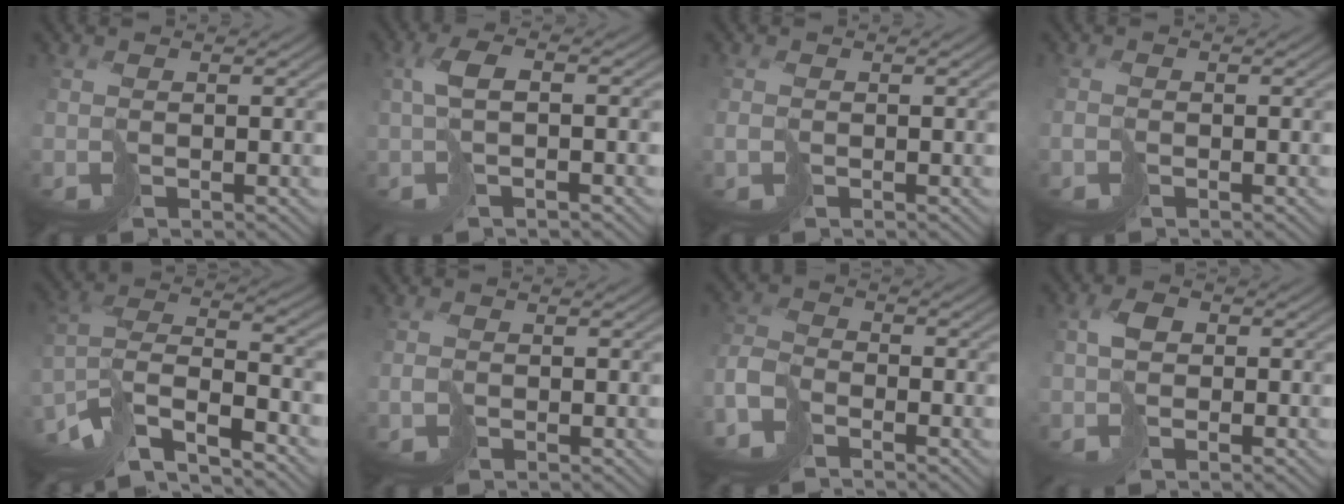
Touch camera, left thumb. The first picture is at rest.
{"total": 3.4, "force": [0.0, 1.0, 3.3], "torque": [-0.072, 0.011, -0.005]}
{"total": 1.0, "force": [-0.4, 0.7, 0.6], "torque": [-0.016, -0.005, -0.009]}
{"total": 1.0, "force": [-0.6, 0.6, 0.4], "torque": [-0.009, 0.000, -0.016]}
{"total": 12.3, "force": [-8.3, 4.1, 8.0], "torque": [-0.174, -0.012, -0.166]}
{"total": 0.9, "force": [-0.4, 0.7, 0.4], "torque": [-0.008, 0.000, -0.011]}
{"total": 5.8, "force": [-4.3, 2.6, 2.9], "torque": [-0.069, -0.006, -0.103]}
{"total": 2.8, "force": [-0.4, 1.9, 2.1], "torque": [-0.038, 0.007, -0.015]}